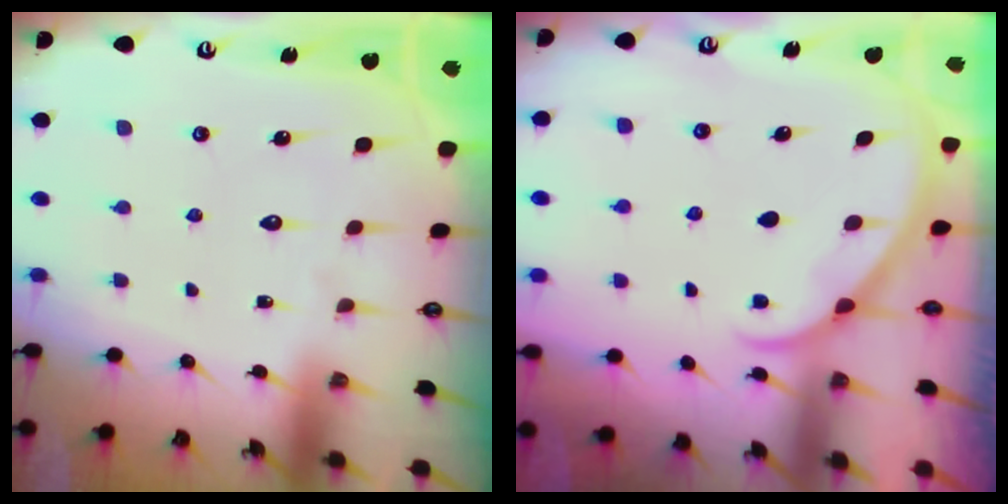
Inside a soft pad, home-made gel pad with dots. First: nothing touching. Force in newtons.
{"total": 2.0, "press": 2.0, "slide": 0.2}